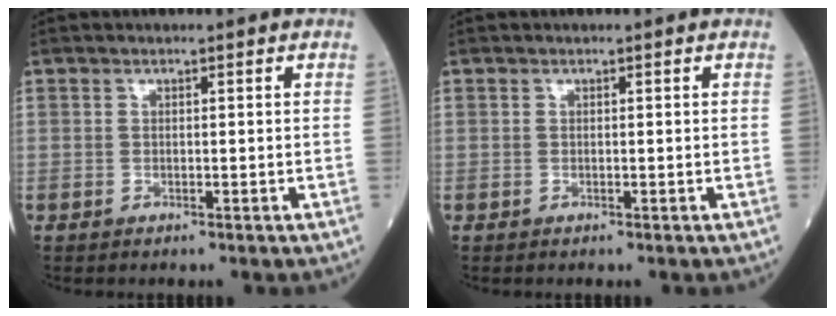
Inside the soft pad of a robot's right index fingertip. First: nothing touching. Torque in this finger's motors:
{"motor_torque": [0.27, 0.02, 0.11, 0.02]}